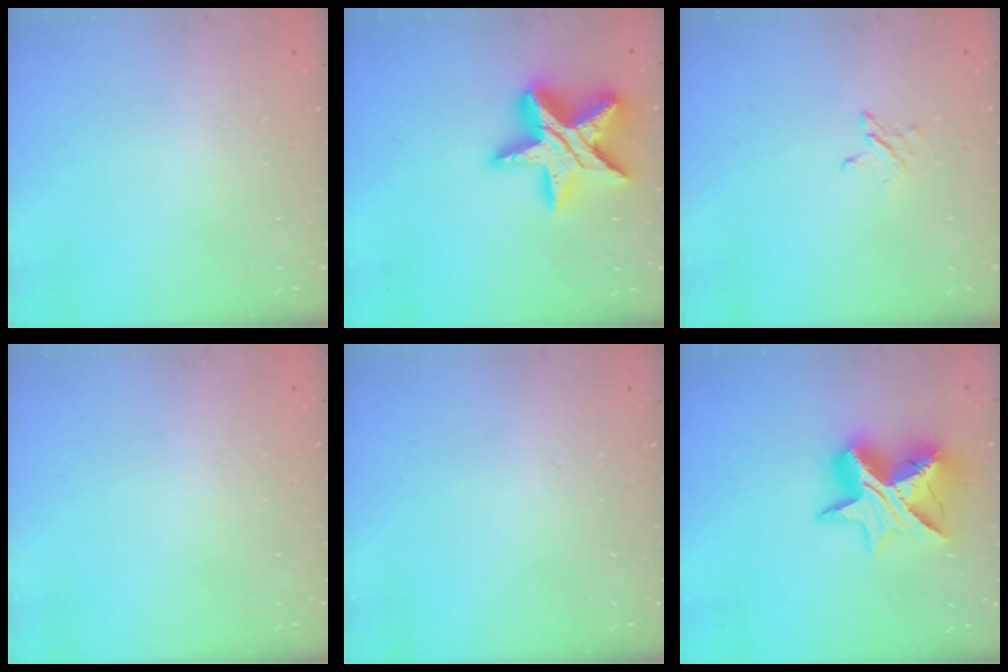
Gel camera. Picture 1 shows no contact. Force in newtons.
{"total": 20.1, "press": 20.0, "slide": 1.4}
{"total": 3.2, "press": 3.1, "slide": 0.3}
{"total": 0.0}
{"total": 0.0}
{"total": 13.4, "press": 13.3, "slide": 1.0}